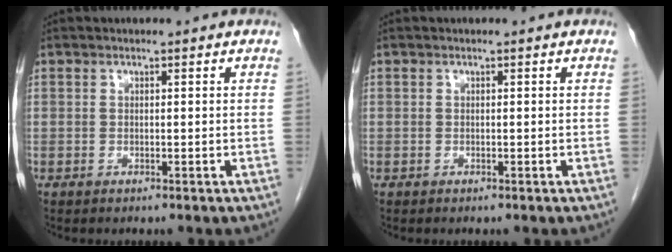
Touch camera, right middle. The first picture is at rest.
{"total": 0.0}